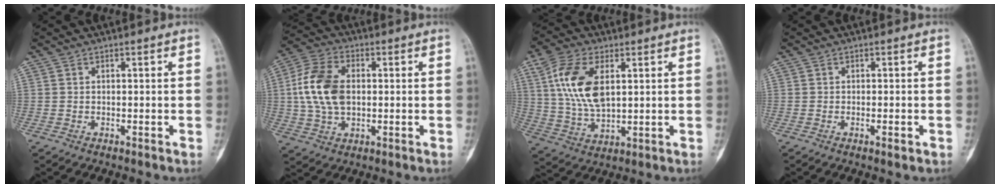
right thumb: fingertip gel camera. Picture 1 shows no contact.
{"total": 12.7, "force": [0.9, 8.2, 9.7], "torque": [-0.186, 0.013, 0.016]}
{"total": 13.0, "force": [3.8, 6.8, 10.4], "torque": [-0.208, -0.009, 0.078]}
{"total": 1.5, "force": [-0.6, 0.4, 1.3], "torque": [-0.016, 0.002, -0.006]}